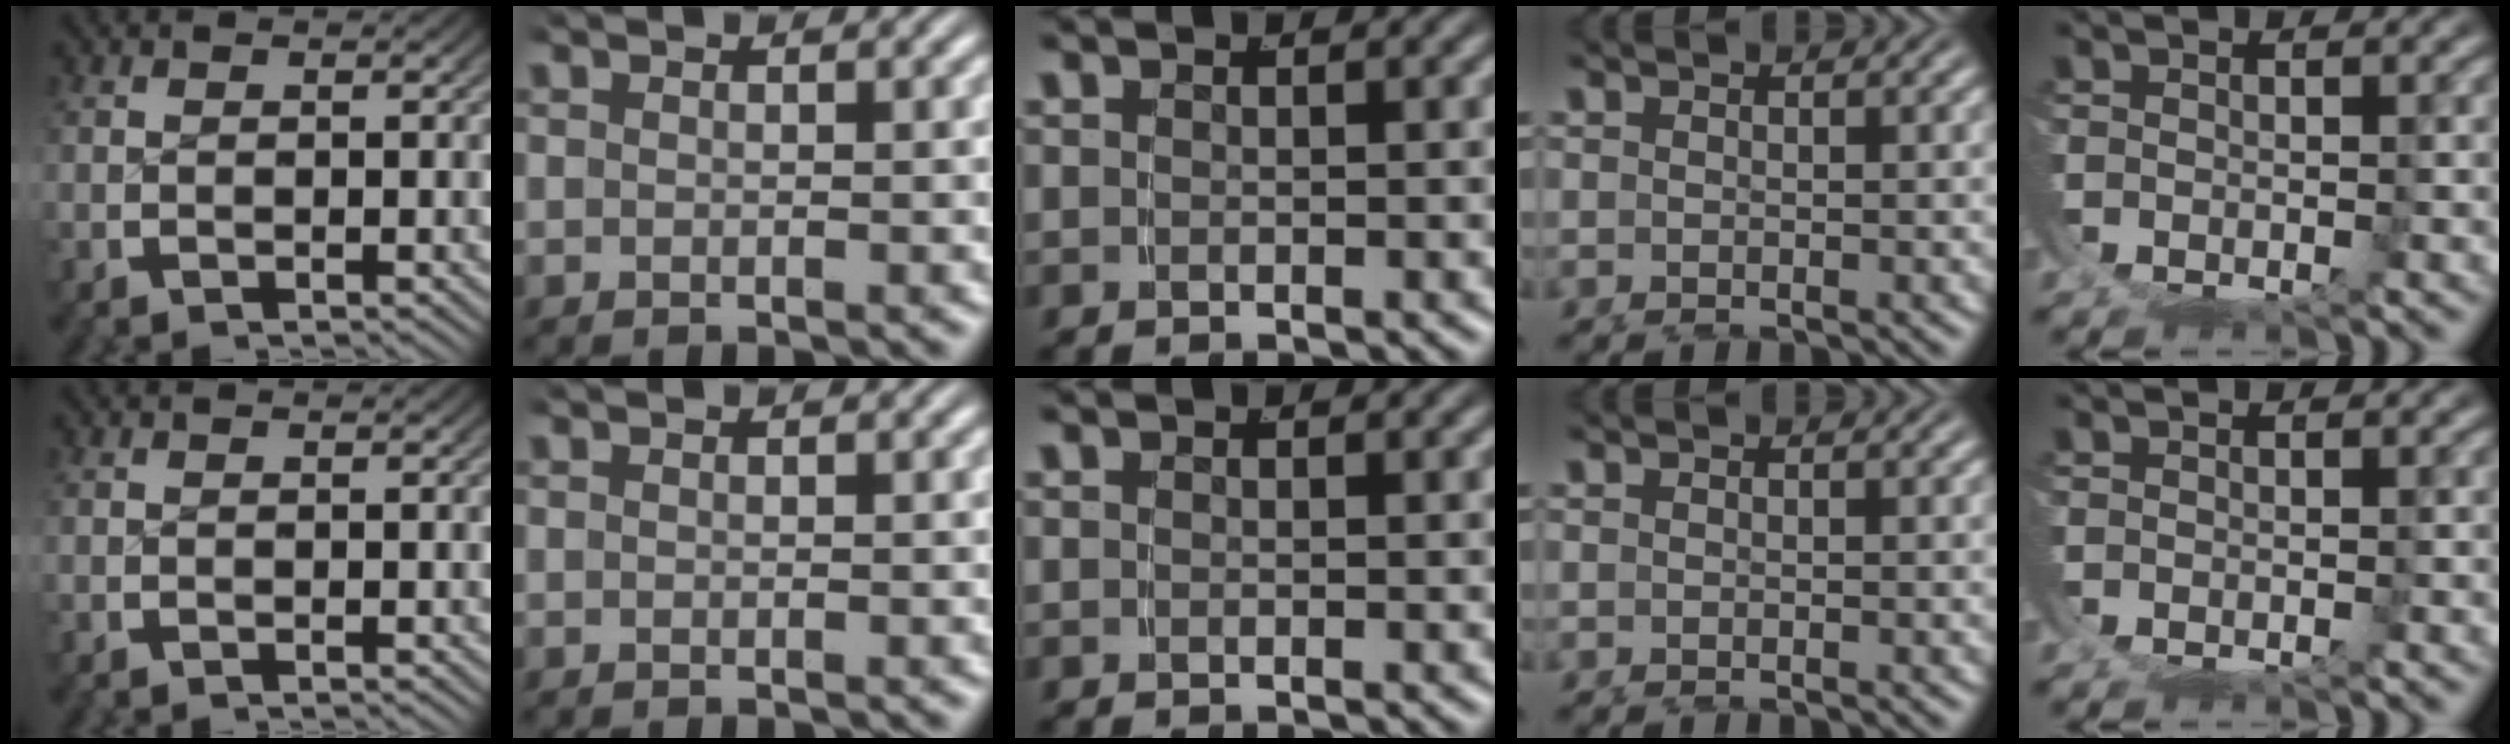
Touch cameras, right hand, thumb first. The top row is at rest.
{}